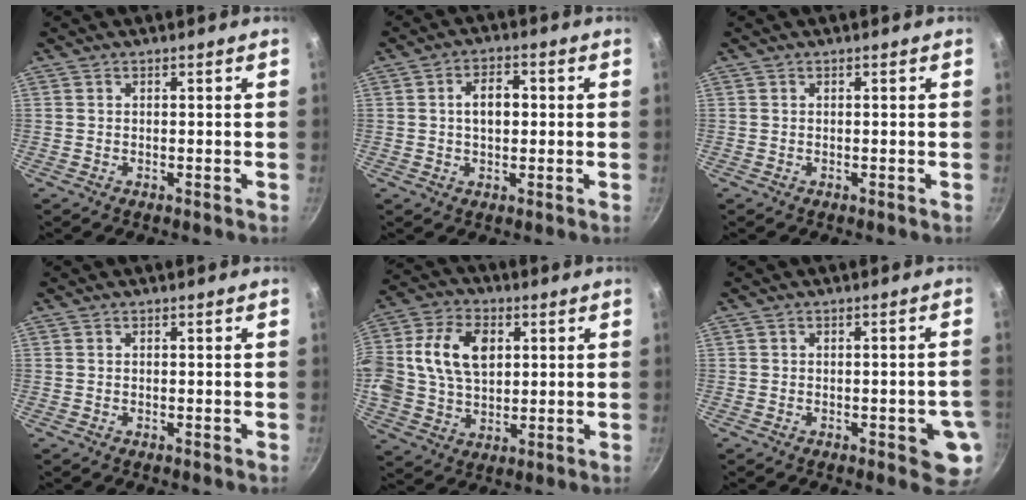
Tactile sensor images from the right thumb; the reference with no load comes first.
{"total": 5.6, "force": [0.5, 3.5, 4.4], "torque": [-0.053, 0.016, 0.005]}
{"total": 0.0}
{"total": 0.0}
{"total": 16.2, "force": [3.3, 11.4, 11.1], "torque": [-0.205, 0.015, 0.053]}
{"total": 6.9, "force": [-2.0, 2.7, 6.0], "torque": [-0.048, 0.008, -0.023]}